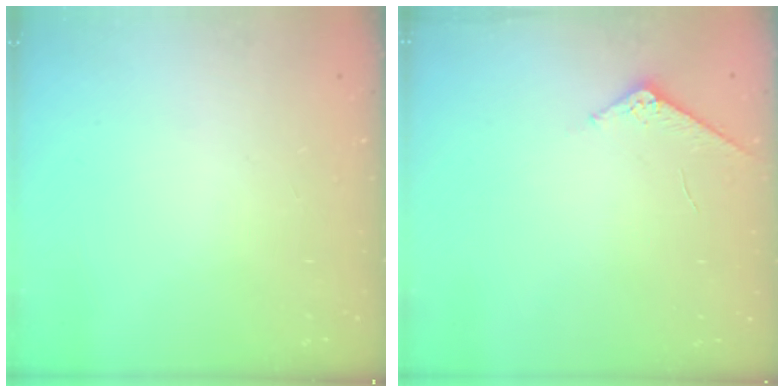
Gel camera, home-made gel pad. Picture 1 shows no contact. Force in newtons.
{"total": 3.9, "press": 3.9, "slide": 0.5}